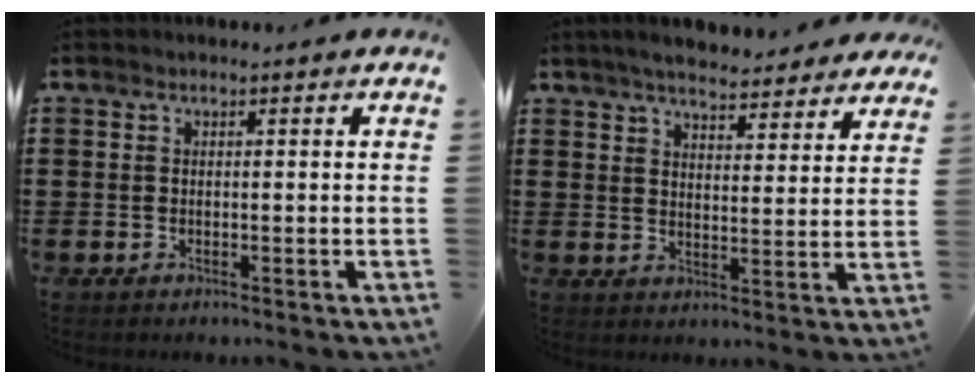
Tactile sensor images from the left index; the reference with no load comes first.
{"total": 5.1, "force": [4.9, 0.4, 1.5], "torque": [-0.047, -0.018, 0.087]}